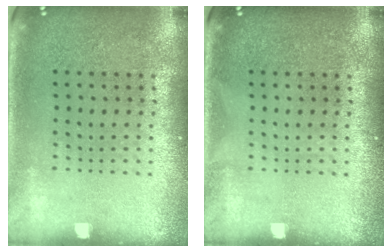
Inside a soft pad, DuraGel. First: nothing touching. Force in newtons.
{"total": 0.0}